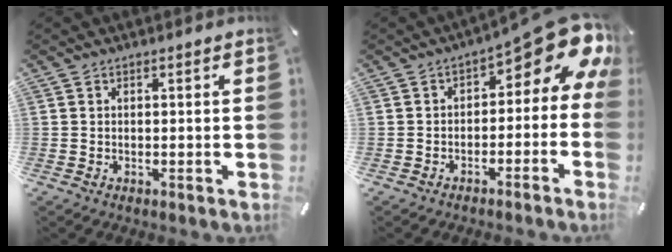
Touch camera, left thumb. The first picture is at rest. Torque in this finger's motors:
{"motor_torque": [2.25, 2.44, 1.10, 0.45, 0.14]}